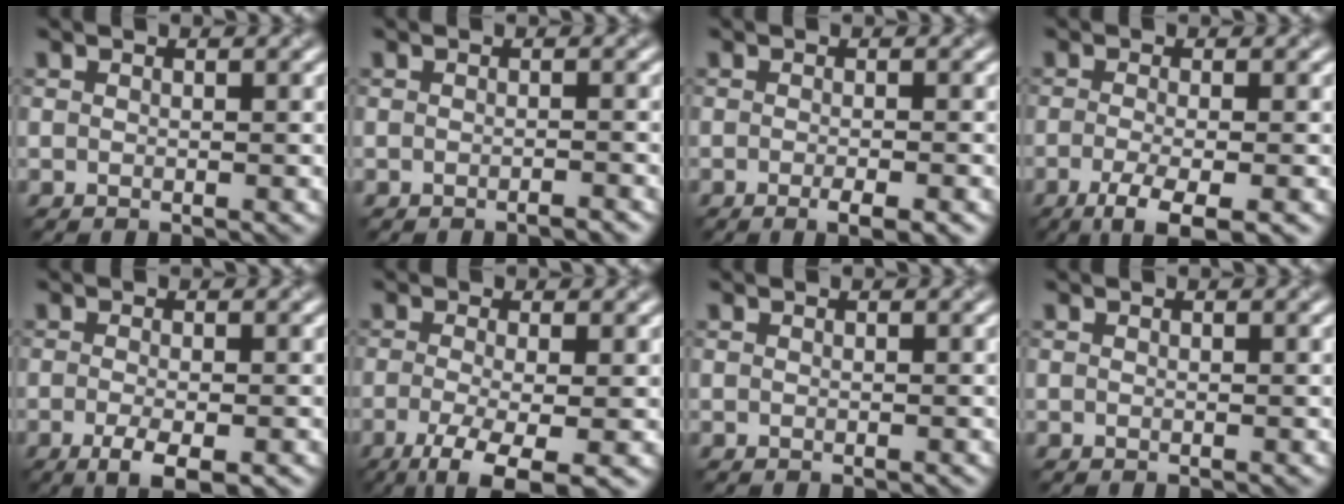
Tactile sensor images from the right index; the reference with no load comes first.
{"total": 0.9, "force": [-0.8, 0.1, 0.5], "torque": [-0.006, 0.001, -0.013]}
{"total": 2.5, "force": [-1.2, 0.5, 2.2], "torque": [-0.028, -0.003, -0.021]}
{"total": 4.5, "force": [-2.2, 1.1, 3.8], "torque": [-0.065, -0.008, -0.046]}
{"total": 3.5, "force": [-1.7, 0.9, 3.0], "torque": [-0.056, -0.008, -0.030]}
{"total": 6.7, "force": [-3.1, 1.9, 5.6], "torque": [-0.093, -0.012, -0.053]}
{"total": 0.0}
{"total": 0.0}